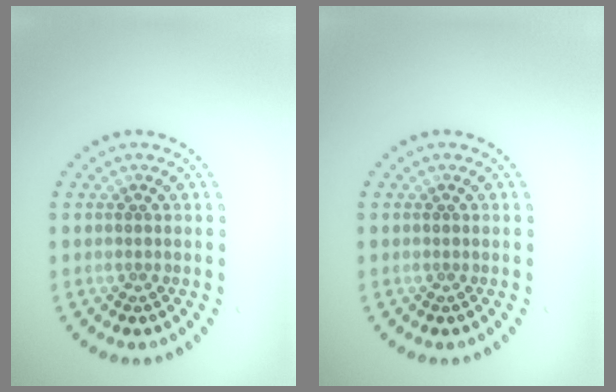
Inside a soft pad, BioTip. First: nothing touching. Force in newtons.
{"total": 0.0}